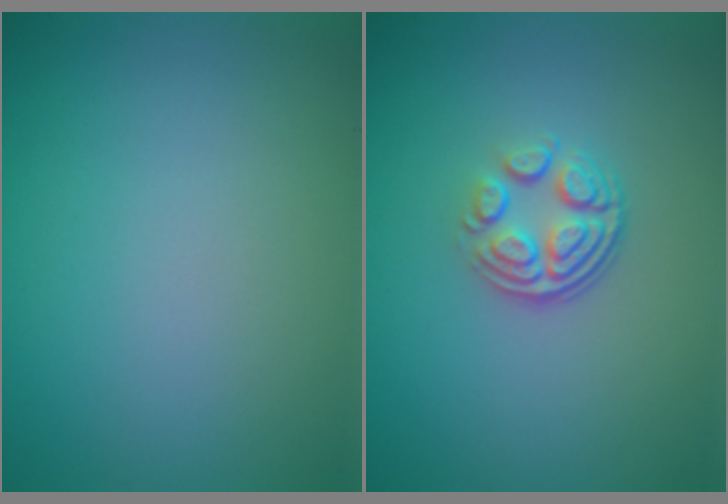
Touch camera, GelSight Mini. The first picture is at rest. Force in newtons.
{"total": 3.7, "press": 2.6, "slide": 2.6}